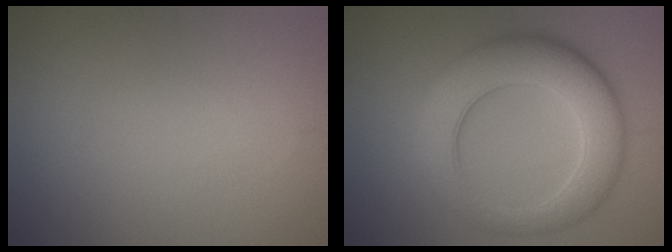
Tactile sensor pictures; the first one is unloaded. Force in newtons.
{"total": 8.2, "press": 8.2, "slide": 0.1}